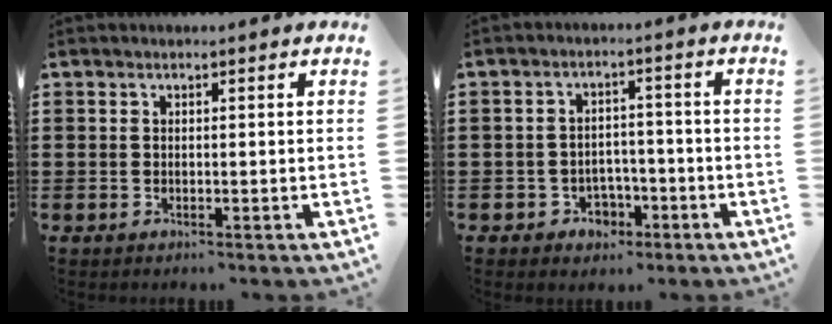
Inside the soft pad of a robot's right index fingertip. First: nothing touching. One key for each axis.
{"total": 3.6, "fx": -1.9, "fy": 2.9, "fz": 1.0, "tx": -0.028, "ty": 0.006, "tz": -0.040}